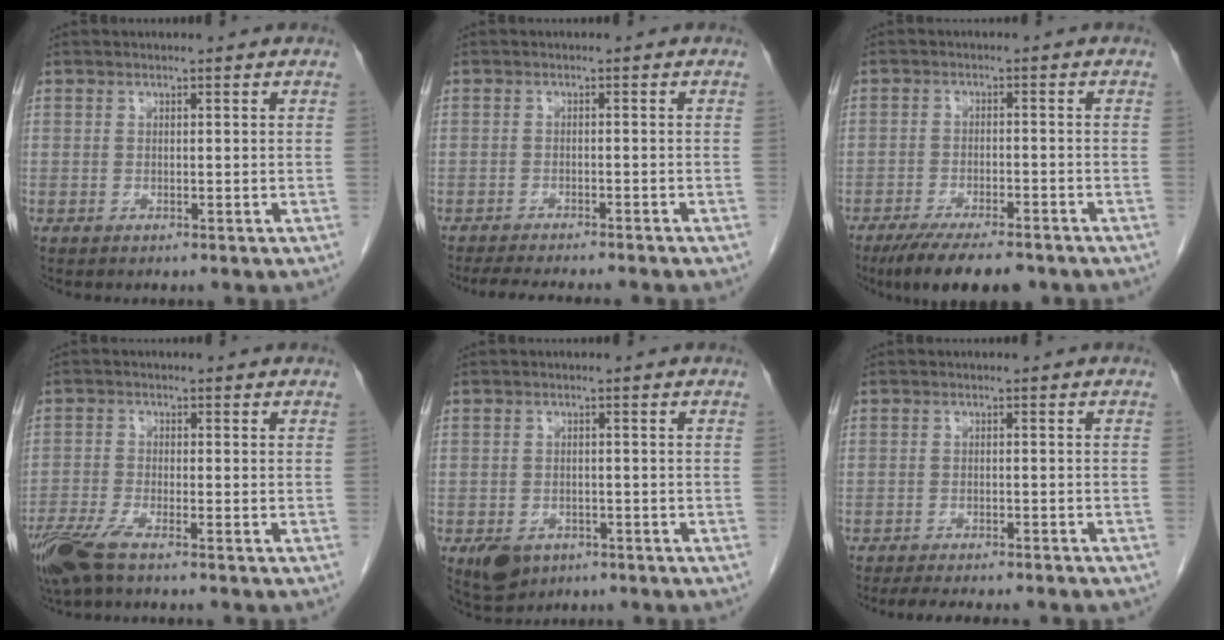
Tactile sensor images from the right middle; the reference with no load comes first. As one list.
[{"total": 10.6, "force": [-9.2, 1.4, 5.0], "torque": [-0.061, -0.013, -0.121]}, {"total": 10.2, "force": [-8.0, 2.6, 5.8], "torque": [-0.086, -0.014, -0.125]}, {"total": 6.4, "force": [-4.6, 0.8, 4.3], "torque": [-0.086, -0.016, -0.089]}, {"total": 5.1, "force": [-2.9, 3.5, 2.2], "torque": [-0.039, -0.003, -0.038]}, {"total": 11.1, "force": [-9.5, 2.3, 5.1], "torque": [-0.064, -0.008, -0.118]}]